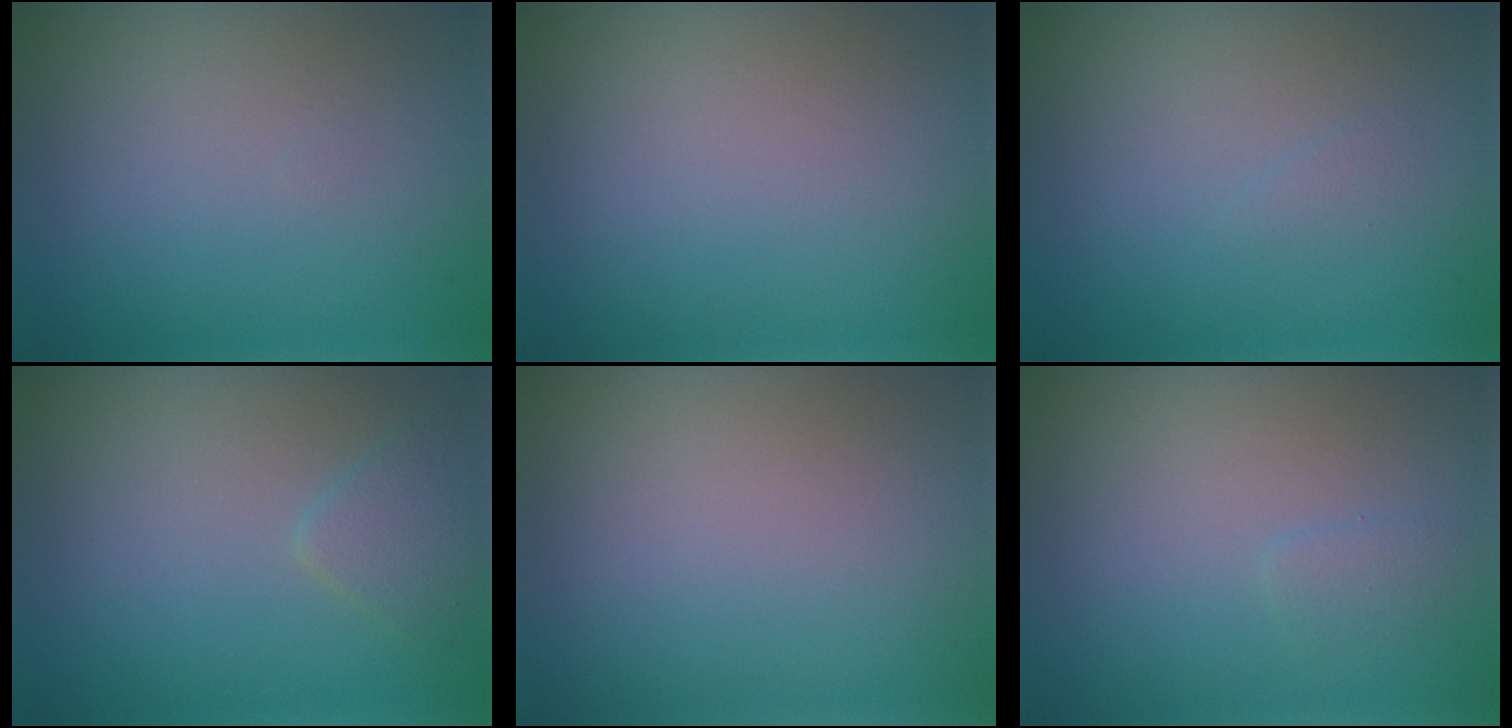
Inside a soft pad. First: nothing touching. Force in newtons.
{"total": 0.0}
{"total": 0.5, "press": 0.5, "slide": 0.0}
{"total": 1.7, "press": 1.7, "slide": 0.1}
{"total": 0.0}
{"total": 0.8, "press": 0.8, "slide": 0.0}